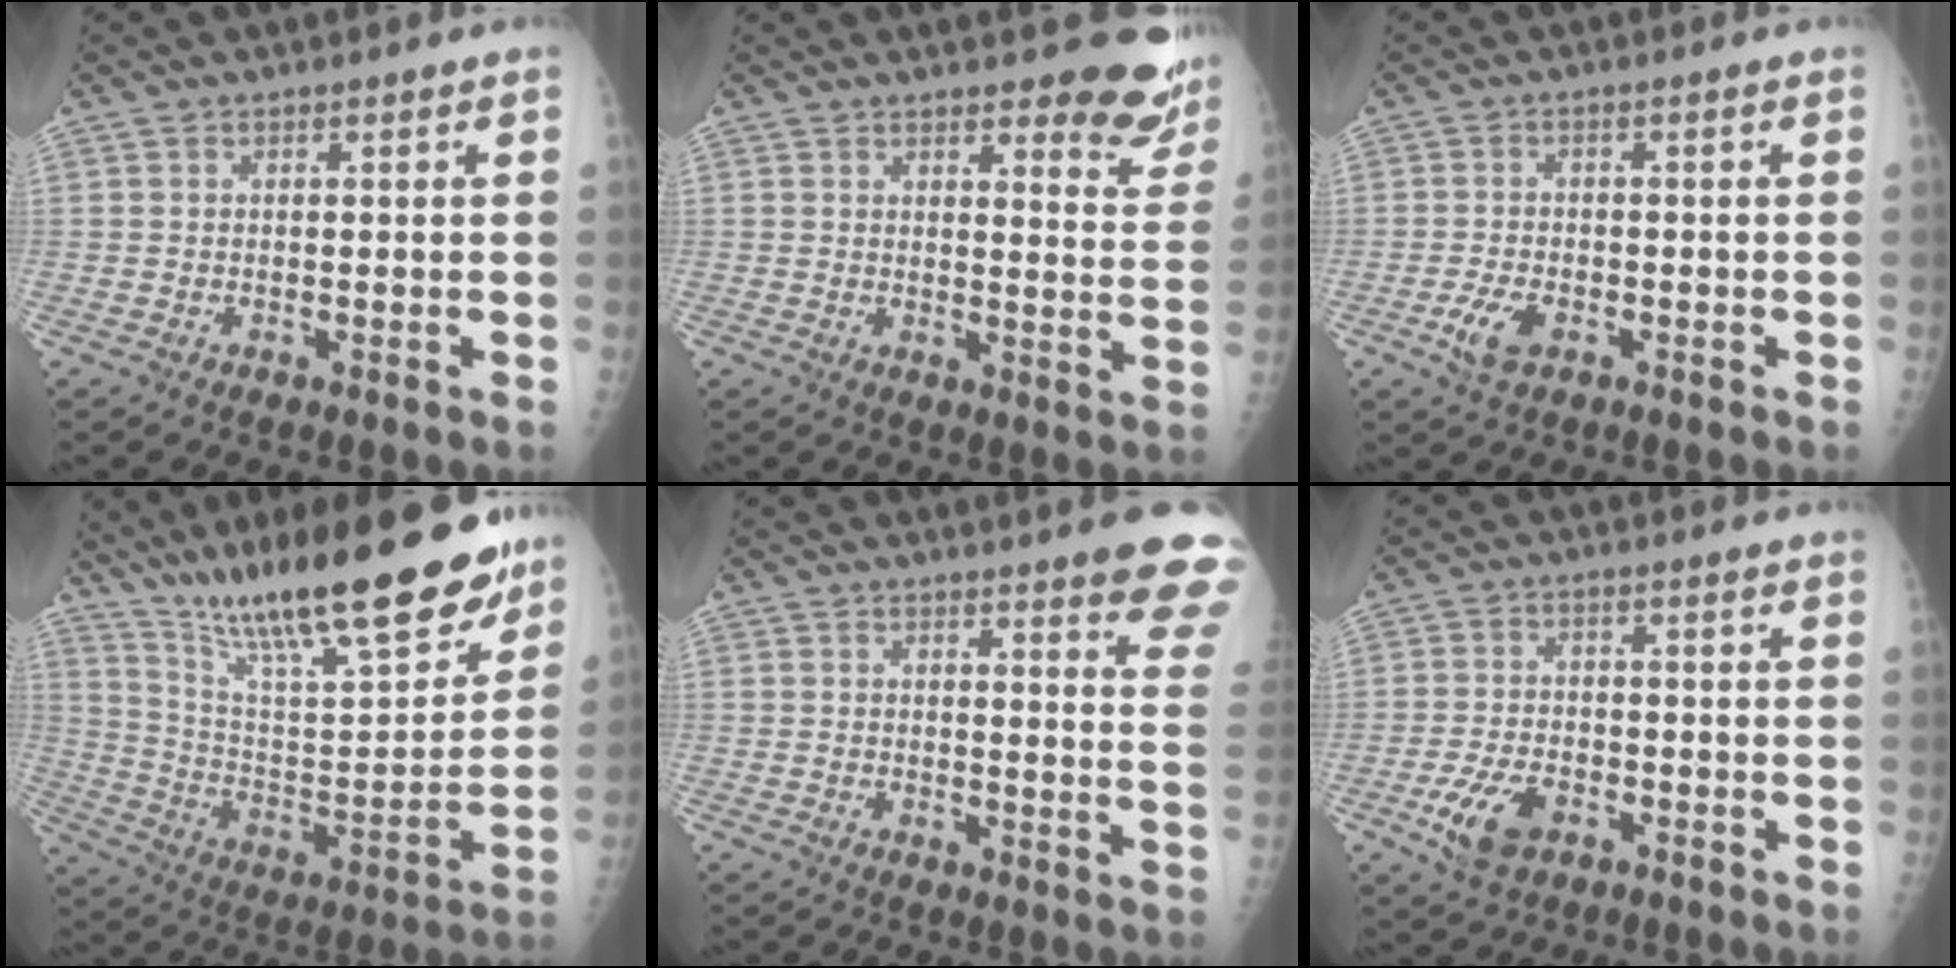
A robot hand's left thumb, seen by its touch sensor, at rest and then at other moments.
{"total": 11.0, "force": [8.9, 3.3, 5.5], "torque": [-0.026, -0.061, 0.092]}
{"total": 4.4, "force": [-2.1, 2.4, 3.1], "torque": [-0.065, 0.005, -0.037]}
{"total": 28.4, "force": [20.6, 6.9, 18.3], "torque": [-0.261, -0.074, 0.340]}
{"total": 14.2, "force": [10.3, 2.2, 9.6], "torque": [-0.089, -0.052, 0.107]}
{"total": 7.1, "force": [-3.3, 4.1, 4.7], "torque": [-0.092, 0.010, -0.057]}